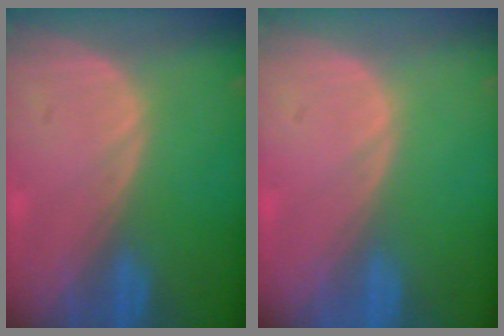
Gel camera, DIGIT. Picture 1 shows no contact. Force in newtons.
{"total": 0.0}